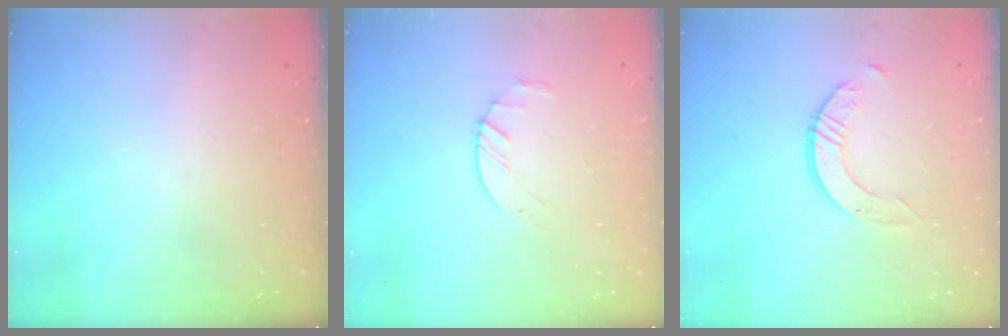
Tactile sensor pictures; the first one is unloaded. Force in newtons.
{"total": 2.2, "press": 2.2, "slide": 0.3}
{"total": 4.5, "press": 4.5, "slide": 0.3}